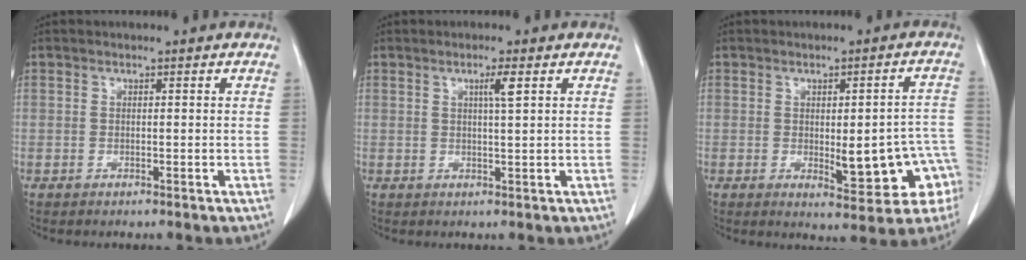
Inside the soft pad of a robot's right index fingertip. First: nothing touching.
{"total": 2.2, "force": [0.9, -0.3, 2.0], "torque": [-0.037, -0.003, 0.016]}
{"total": 11.7, "force": [-3.0, 3.6, 10.8], "torque": [-0.105, 0.021, -0.025]}